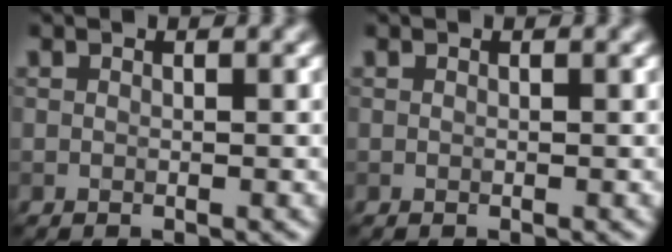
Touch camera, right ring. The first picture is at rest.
{"total": 0.0}